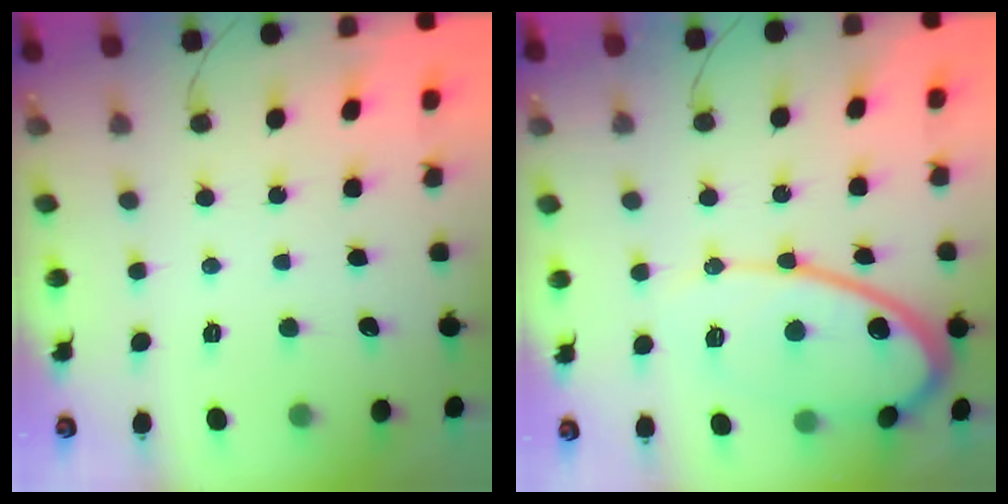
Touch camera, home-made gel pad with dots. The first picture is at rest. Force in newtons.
{"total": 14.7, "press": 14.6, "slide": 1.3}